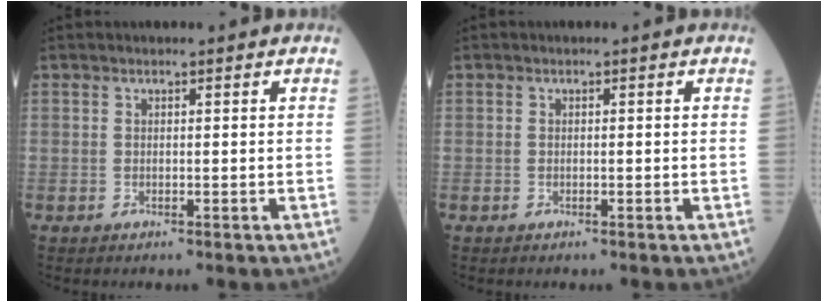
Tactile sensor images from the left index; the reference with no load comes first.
{"total": 0.0}